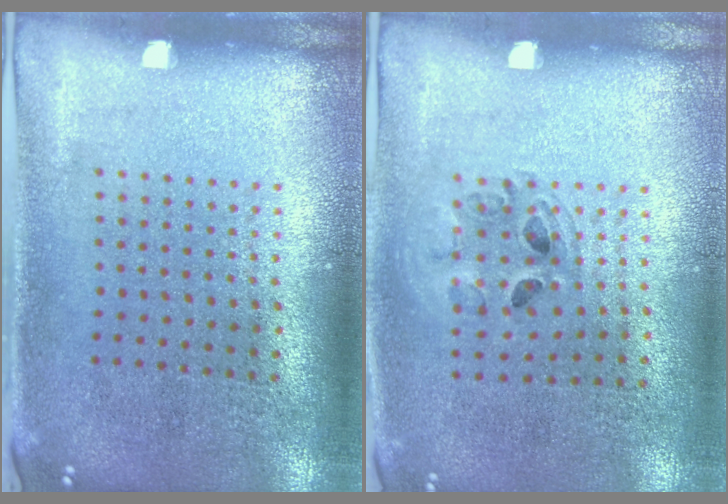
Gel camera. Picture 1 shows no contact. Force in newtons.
{"total": 1.0, "press": 1.0, "slide": 0.1}